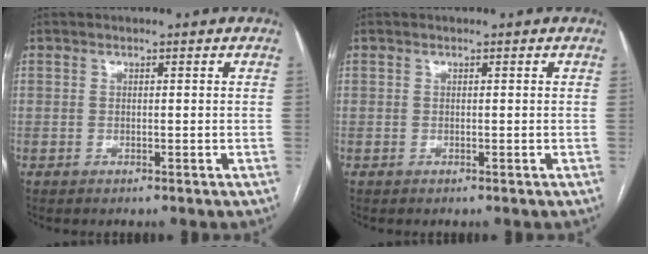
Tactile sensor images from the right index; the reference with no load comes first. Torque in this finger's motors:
{"motor_torque": [0.00, 0.00, 0.00, 0.01]}